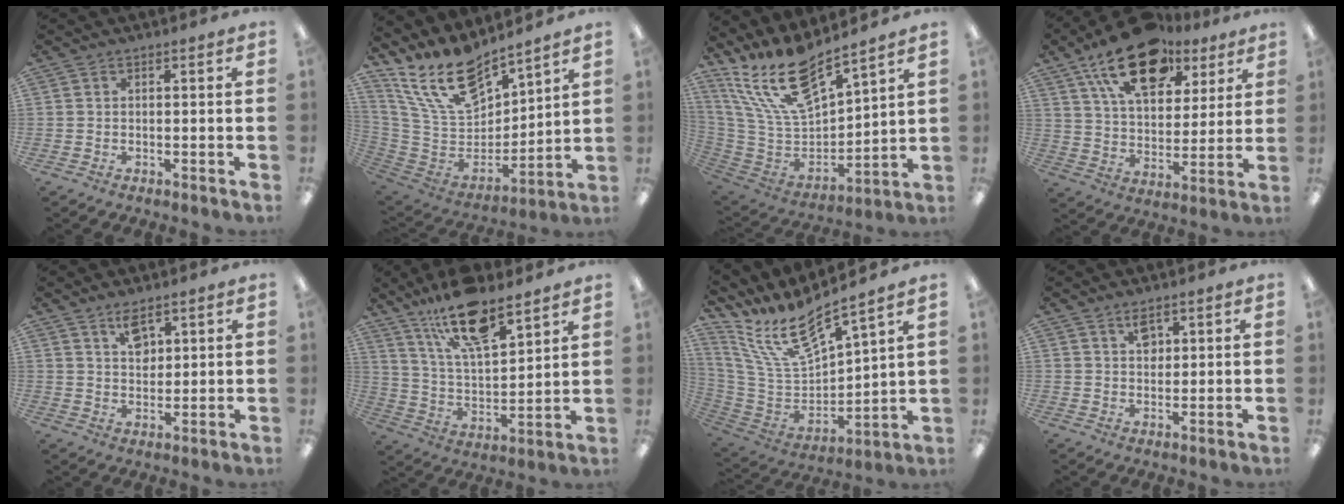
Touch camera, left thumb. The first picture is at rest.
{"total": 19.1, "force": [14.1, 8.9, 9.2], "torque": [-0.188, -0.081, 0.260]}
{"total": 20.3, "force": [15.4, 7.4, 11.1], "torque": [-0.240, -0.103, 0.278]}
{"total": 19.4, "force": [12.4, 10.5, 10.7], "torque": [-0.179, -0.056, 0.217]}
{"total": 5.5, "force": [3.8, 3.0, 2.7], "torque": [-0.031, -0.017, 0.064]}
{"total": 17.0, "force": [12.2, 5.6, 10.4], "torque": [-0.180, -0.061, 0.208]}
{"total": 16.5, "force": [12.4, 5.4, 9.4], "torque": [-0.201, -0.089, 0.220]}
{"total": 3.8, "force": [2.5, 2.2, 1.9], "torque": [-0.018, -0.008, 0.041]}